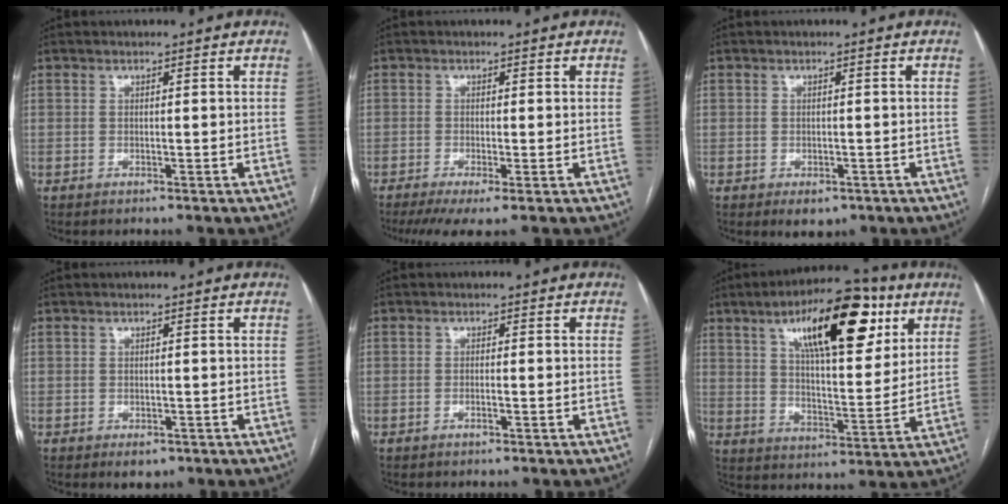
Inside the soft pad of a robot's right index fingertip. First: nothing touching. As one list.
[{"total": 5.0, "force": [-3.1, 0.6, 3.9], "torque": [-0.058, -0.012, -0.053]}, {"total": 2.7, "force": [-1.5, 1.8, 1.5], "torque": [-0.011, 0.000, -0.009]}, {"total": 2.0, "force": [-1.1, 1.3, 1.2], "torque": [-0.008, 0.000, -0.006]}, {"total": 1.0, "force": [-0.5, 0.0, 0.9], "torque": [-0.018, 0.000, -0.008]}, {"total": 18.6, "force": [9.3, 5.7, 15.0], "torque": [-0.237, 0.024, 0.150]}]